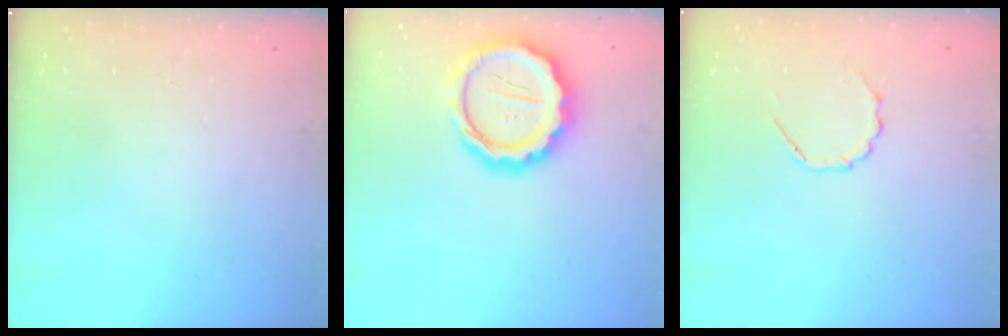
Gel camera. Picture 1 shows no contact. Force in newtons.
{"total": 17.9, "press": 17.5, "slide": 3.7}
{"total": 4.6, "press": 4.3, "slide": 1.6}